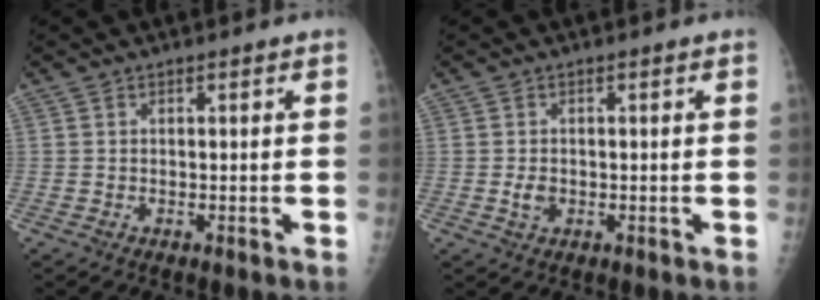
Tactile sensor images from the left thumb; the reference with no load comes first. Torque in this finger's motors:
{"motor_torque": [0.09, 0.25, 0.39, 0.30, 0.00]}